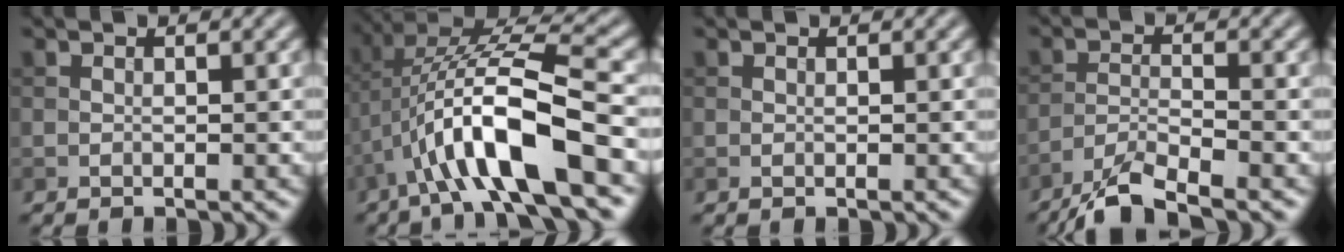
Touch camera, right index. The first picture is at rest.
{"total": 10.6, "force": [-3.1, 3.0, 9.7], "torque": [-0.183, 0.015, -0.057]}
{"total": 0.0}
{"total": 5.9, "force": [-4.7, 1.0, 3.3], "torque": [-0.060, -0.006, -0.095]}